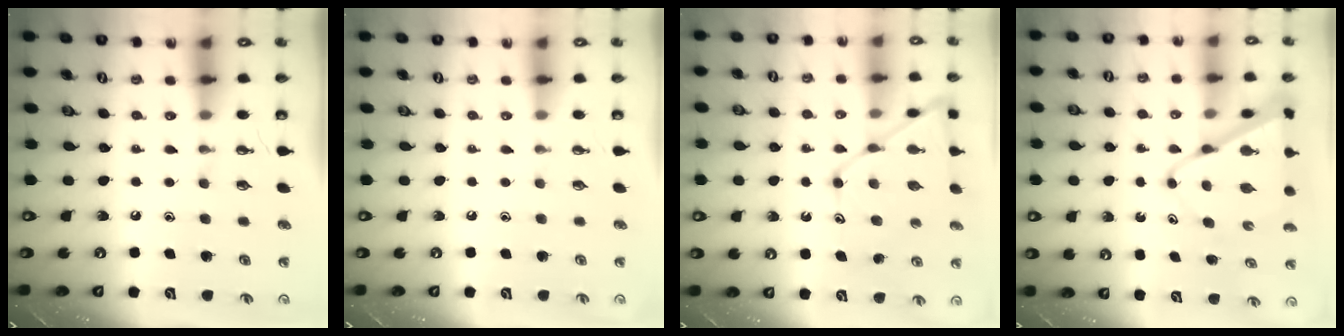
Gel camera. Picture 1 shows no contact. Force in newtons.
{"total": 0.0}
{"total": 13.6, "press": 13.6, "slide": 1.1}
{"total": 10.2, "press": 10.2, "slide": 0.7}